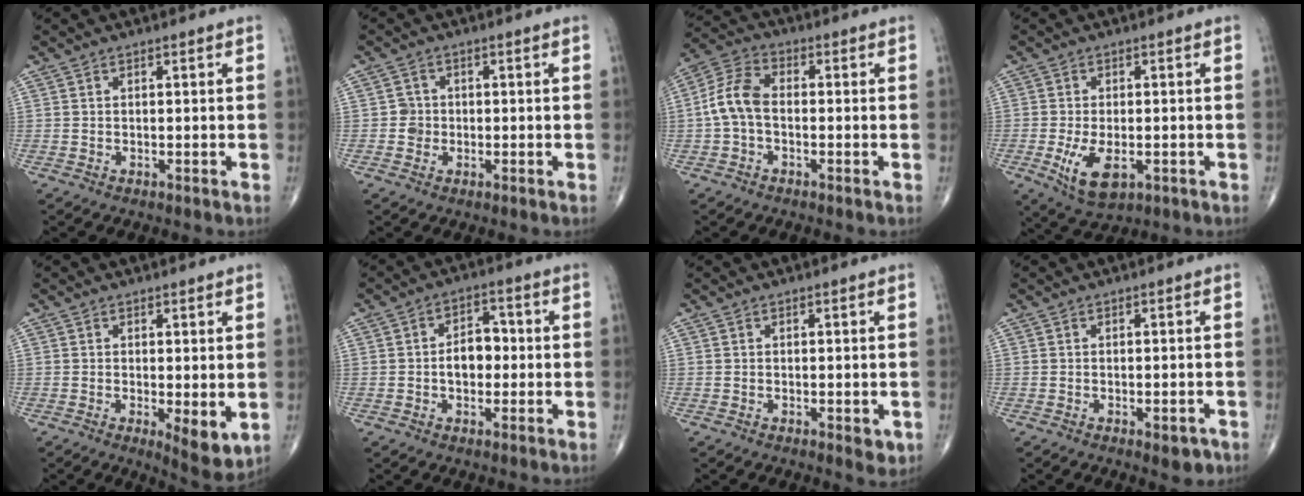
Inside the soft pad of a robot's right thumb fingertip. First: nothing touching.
{"total": 2.3, "force": [-0.4, 2.2, 0.4], "torque": [0.008, 0.008, -0.009]}
{"total": 7.5, "force": [-0.9, 4.5, 5.9], "torque": [-0.122, 0.024, -0.028]}
{"total": 7.5, "force": [-2.2, 3.9, 6.1], "torque": [-0.109, -0.009, -0.028]}
{"total": 5.9, "force": [-0.7, 2.0, 5.5], "torque": [-0.073, -0.017, -0.007]}
{"total": 6.1, "force": [-0.5, 4.1, 4.5], "torque": [-0.052, 0.019, -0.014]}
{"total": 2.3, "force": [-0.6, 1.1, 2.0], "torque": [-0.015, -0.003, -0.006]}
{"total": 2.9, "force": [-1.4, 1.2, 2.2], "torque": [-0.017, 0.005, -0.013]}